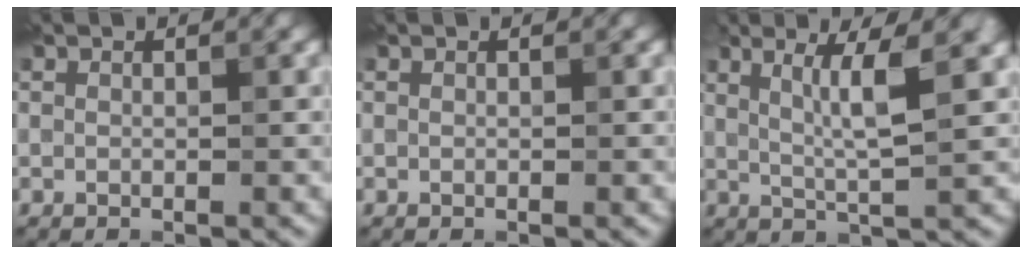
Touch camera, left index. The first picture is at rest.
{"total": 0.0}
{"total": 5.2, "force": [1.8, 0.7, 4.8], "torque": [-0.081, 0.001, 0.032]}